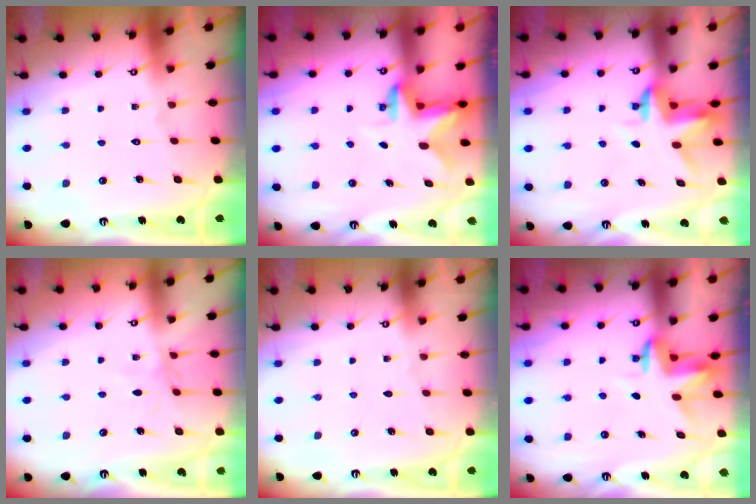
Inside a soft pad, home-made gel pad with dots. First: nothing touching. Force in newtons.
{"total": 2.7, "press": 2.6, "slide": 0.5}
{"total": 3.6, "press": 3.6, "slide": 0.1}
{"total": 3.8, "press": 3.8, "slide": 0.5}
{"total": 0.0}
{"total": 3.4, "press": 3.4, "slide": 0.2}